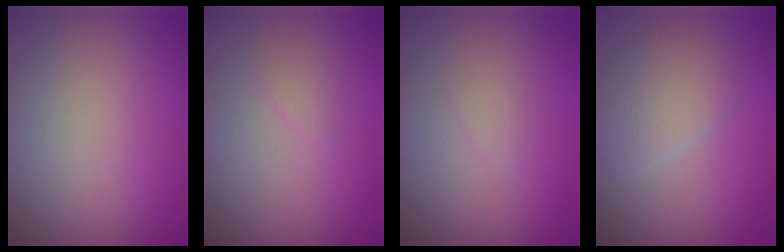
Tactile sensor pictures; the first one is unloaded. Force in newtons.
{"total": 0.9, "press": 0.9, "slide": 0.0}
{"total": 0.9, "press": 0.9, "slide": 0.1}
{"total": 3.2, "press": 3.2, "slide": 0.0}